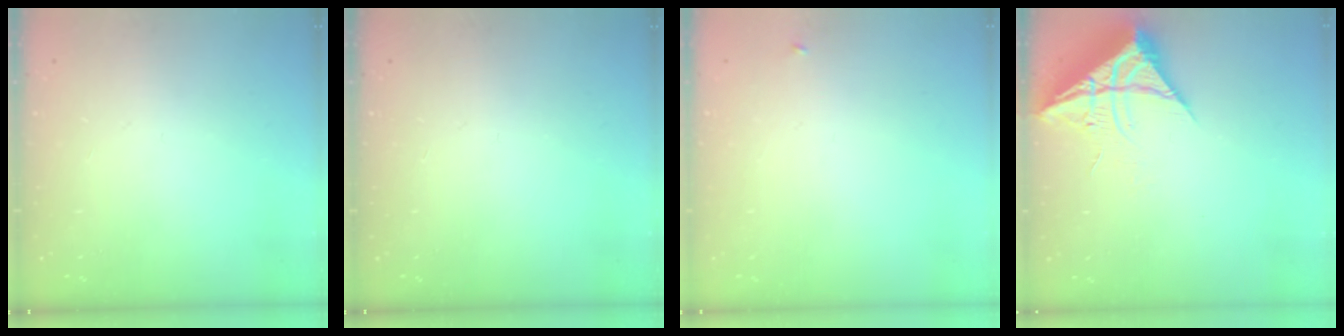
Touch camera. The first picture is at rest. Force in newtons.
{"total": 0.0}
{"total": 2.3, "press": 2.3, "slide": 0.2}
{"total": 10.3, "press": 10.3, "slide": 1.1}